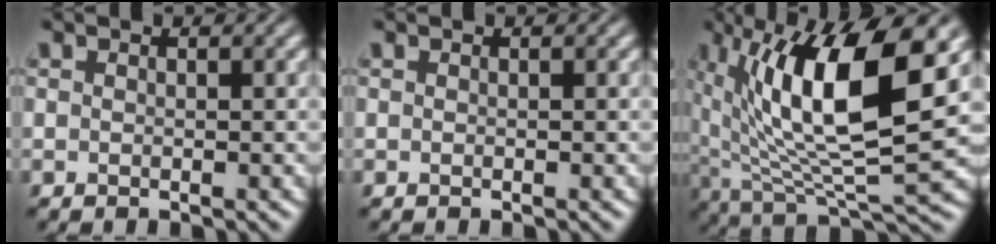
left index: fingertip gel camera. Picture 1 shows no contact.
{"total": 0.0}
{"total": 13.9, "force": [4.1, 4.5, 12.5], "torque": [-0.212, 0.001, 0.075]}